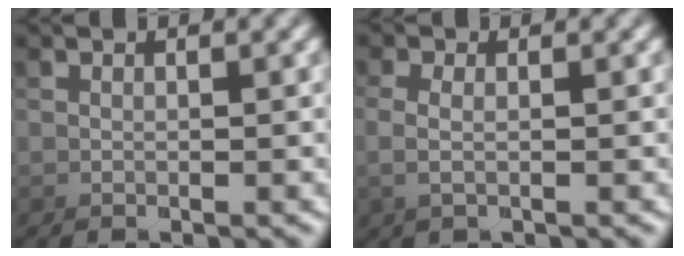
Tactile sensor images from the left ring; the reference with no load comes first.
{"total": 3.6, "force": [-0.9, -3.4, -0.7], "torque": [0.009, 0.007, -0.019]}